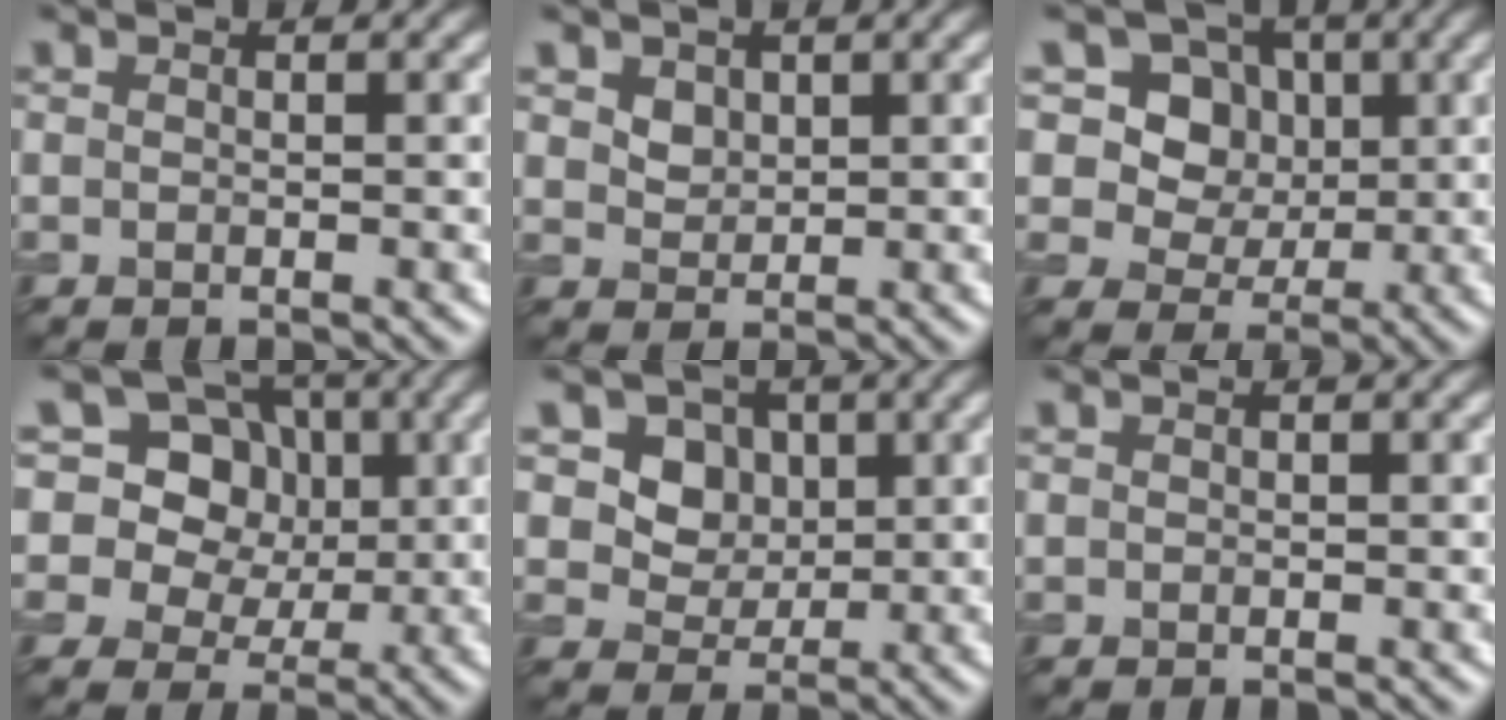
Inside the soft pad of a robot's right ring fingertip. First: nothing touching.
{"total": 2.3, "force": [1.5, 1.5, 0.8], "torque": [-0.019, 0.008, 0.032]}
{"total": 9.0, "force": [3.8, 7.4, 3.5], "torque": [-0.068, 0.015, 0.055]}
{"total": 10.9, "force": [4.0, 9.1, 4.3], "torque": [-0.096, 0.034, 0.061]}
{"total": 5.6, "force": [2.2, 4.5, 2.3], "torque": [-0.052, -0.005, 0.046]}
{"total": 0.0}